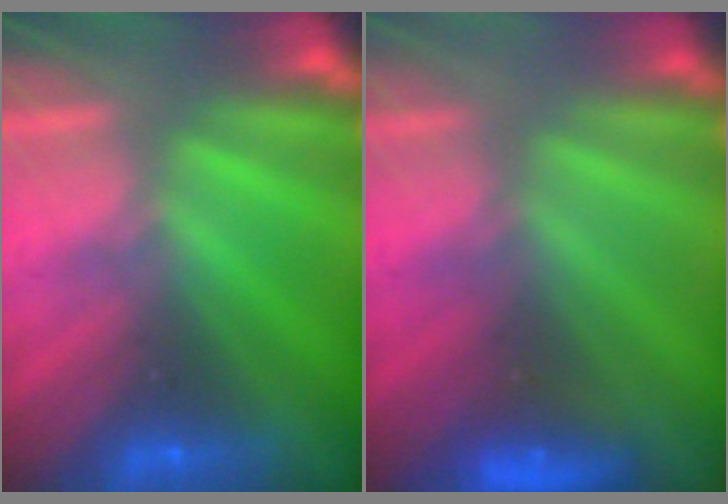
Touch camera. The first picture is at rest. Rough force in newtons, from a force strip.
{"total": 3.0}